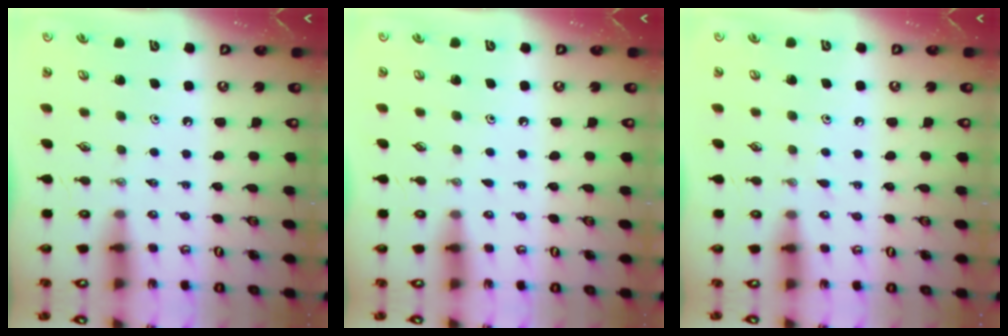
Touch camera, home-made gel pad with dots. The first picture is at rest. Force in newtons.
{"total": 2.3, "press": 2.3, "slide": 0.2}
{"total": 5.6, "press": 5.6, "slide": 0.5}